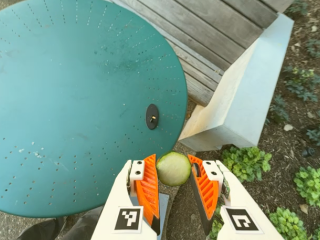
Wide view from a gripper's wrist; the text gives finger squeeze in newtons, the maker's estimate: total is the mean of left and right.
{"total": 10.7, "left": 10.5, "right": 10.9}